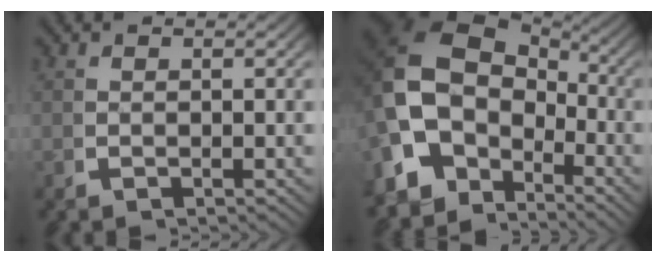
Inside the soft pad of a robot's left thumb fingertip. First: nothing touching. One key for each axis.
{"total": 14.9, "fx": -0.1, "fy": 10.7, "fz": 10.4, "tx": -0.227, "ty": -0.031, "tz": 0.001}